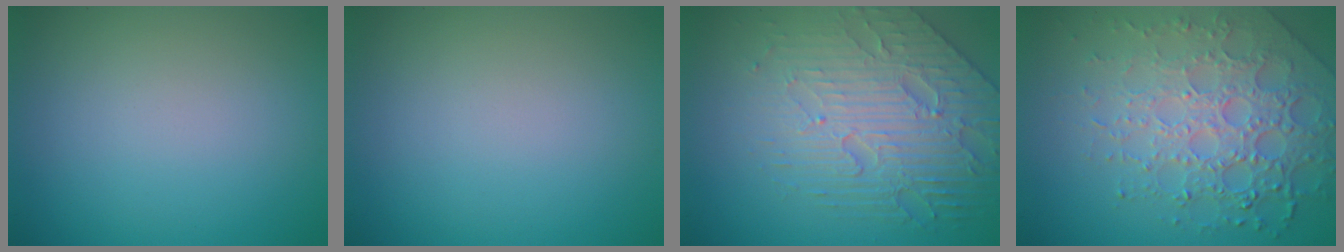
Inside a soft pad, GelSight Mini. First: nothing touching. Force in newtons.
{"total": 0.0}
{"total": 6.6, "press": 5.2, "slide": 4.0}
{"total": 7.8, "press": 5.5, "slide": 5.5}